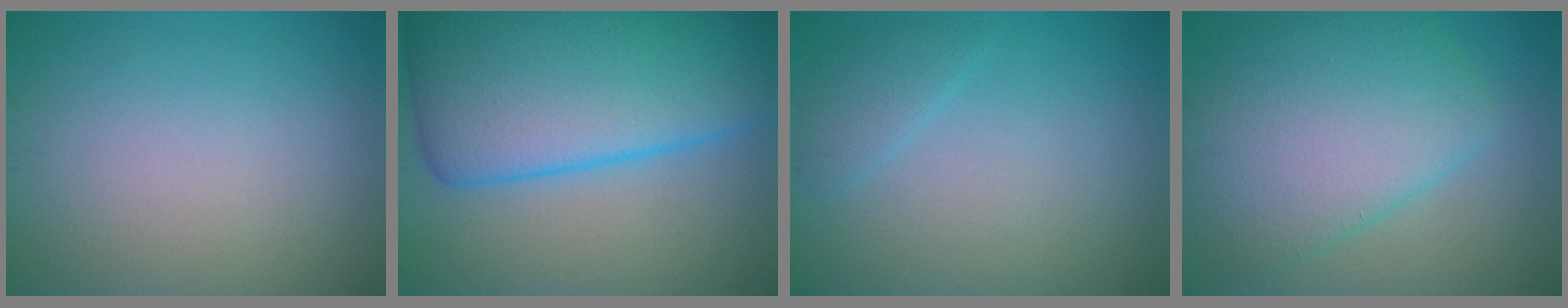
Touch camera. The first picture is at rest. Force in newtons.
{"total": 14.6, "press": 14.6, "slide": 0.4}
{"total": 1.5, "press": 1.5, "slide": 0.1}
{"total": 8.8, "press": 8.8, "slide": 0.1}